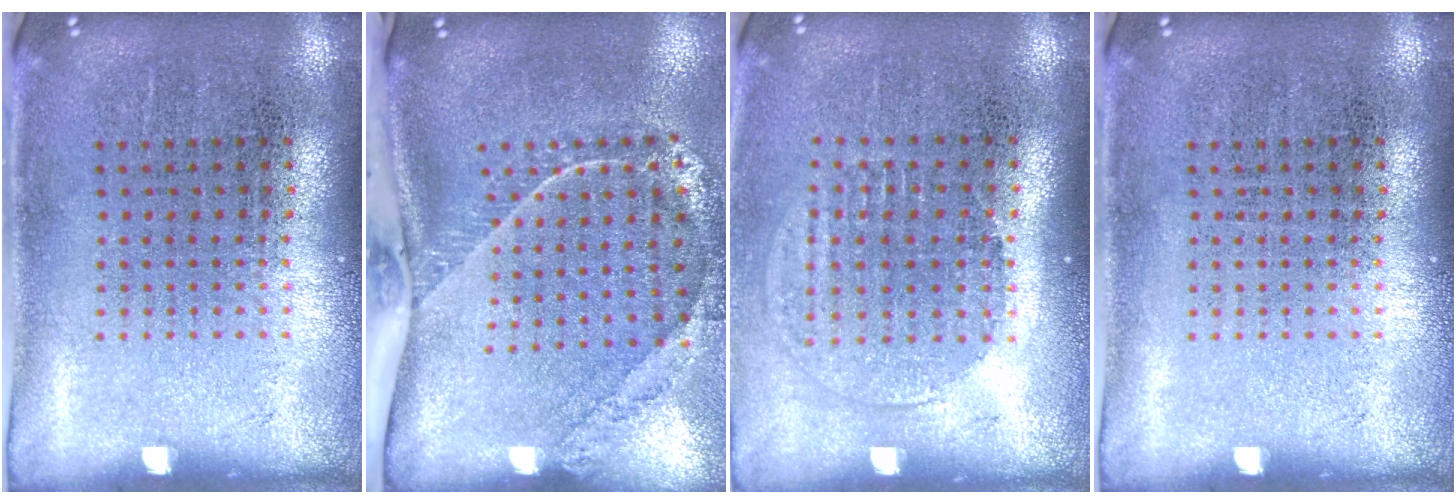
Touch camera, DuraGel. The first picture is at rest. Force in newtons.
{"total": 2.4, "press": 1.7, "slide": 1.7}
{"total": 1.4, "press": 1.1, "slide": 0.7}
{"total": 0.0}